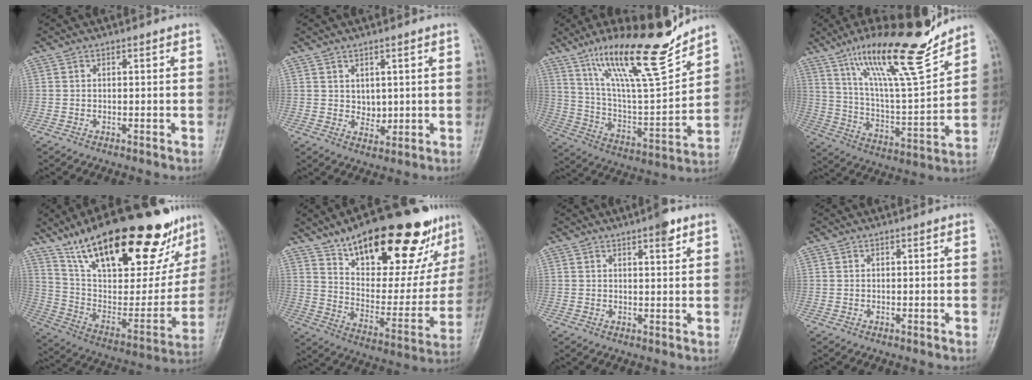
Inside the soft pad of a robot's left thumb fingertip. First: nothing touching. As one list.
[{"total": 3.6, "force": [0.9, 2.8, 2.1], "torque": [-0.016, -0.011, 0.021]}, {"total": 21.4, "force": [15.6, 4.0, 14.1], "torque": [-0.207, -0.080, 0.275]}, {"total": 21.1, "force": [15.4, 3.6, 13.9], "torque": [-0.202, -0.080, 0.267]}, {"total": 34.5, "force": [22.1, 12.5, 23.4], "torque": [-0.323, -0.043, 0.360]}, {"total": 30.1, "force": [18.8, 11.6, 20.5], "torque": [-0.259, -0.053, 0.292]}, {"total": 3.6, "force": [2.2, 1.0, 2.7], "torque": [-0.030, -0.009, 0.027]}, {"total": 0.0}]